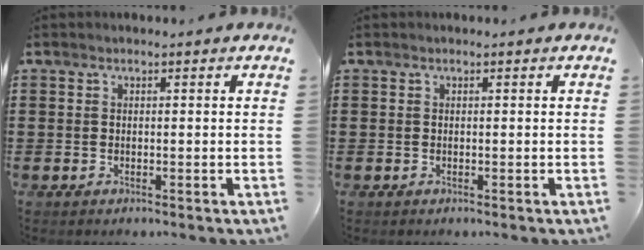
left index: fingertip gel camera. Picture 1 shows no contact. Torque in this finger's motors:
{"motor_torque": [0.02, 0.01, -0.01, -0.01]}